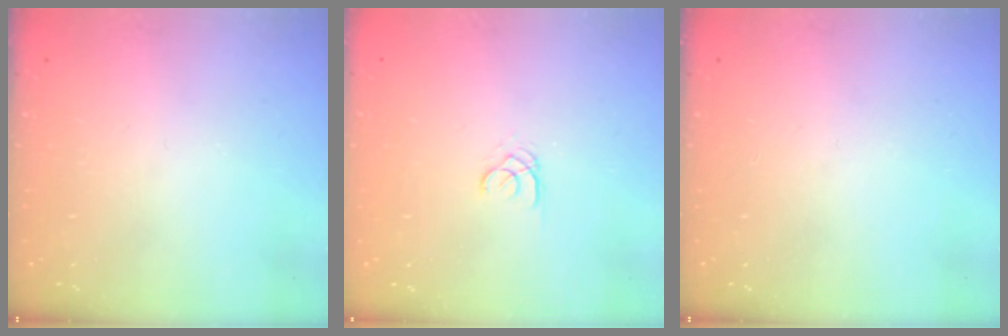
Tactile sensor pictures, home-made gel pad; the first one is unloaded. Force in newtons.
{"total": 1.8, "press": 1.7, "slide": 0.2}
{"total": 0.0}